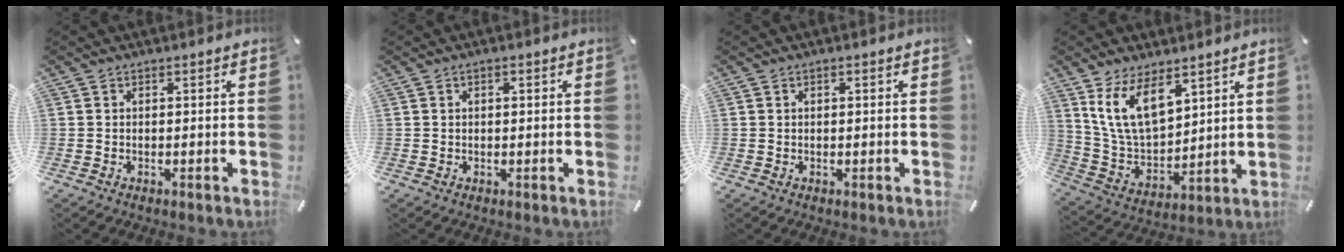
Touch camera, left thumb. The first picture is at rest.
{"total": 1.0, "force": [0.2, 0.6, 0.8], "torque": [-0.015, 0.005, 0.002]}
{"total": 0.6, "force": [0.1, 0.4, 0.5], "torque": [-0.009, 0.003, 0.001]}
{"total": 13.1, "force": [7.9, 7.4, 7.3], "torque": [-0.172, -0.038, 0.149]}